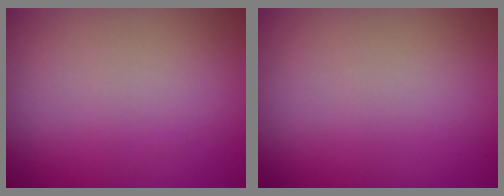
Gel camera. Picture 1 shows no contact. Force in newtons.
{"total": 0.0}